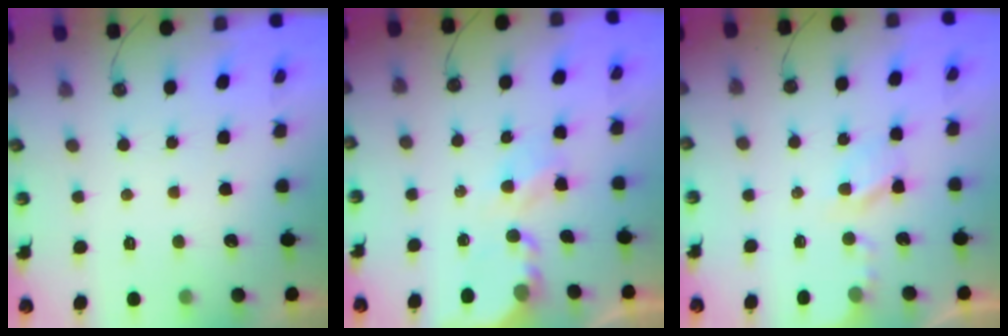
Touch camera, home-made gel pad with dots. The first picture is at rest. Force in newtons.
{"total": 3.5, "press": 3.5, "slide": 0.3}
{"total": 5.0, "press": 5.0, "slide": 0.5}